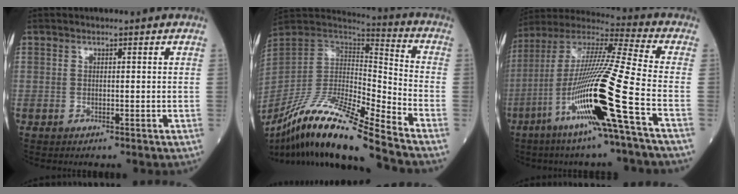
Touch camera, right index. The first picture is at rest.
{"total": 20.5, "force": [-15.6, 0.5, 13.2], "torque": [-0.278, -0.025, -0.293]}
{"total": 20.4, "force": [-7.7, -1.4, 18.9], "torque": [-0.397, -0.030, -0.155]}